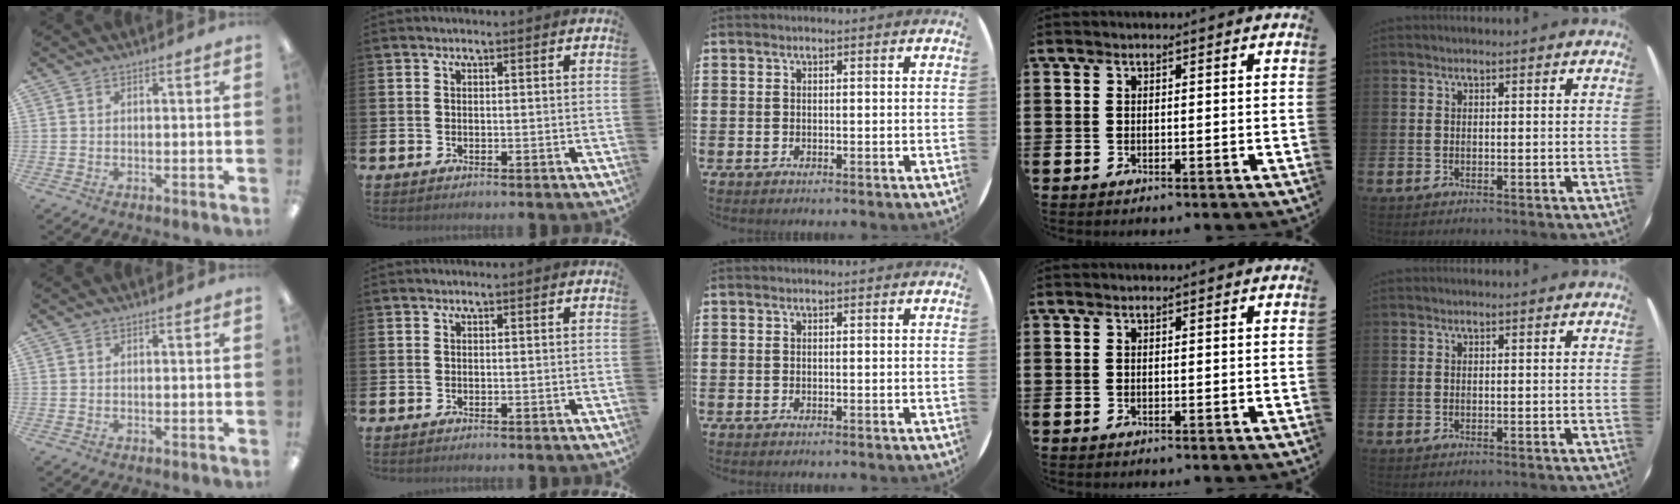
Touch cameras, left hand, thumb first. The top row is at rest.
{}